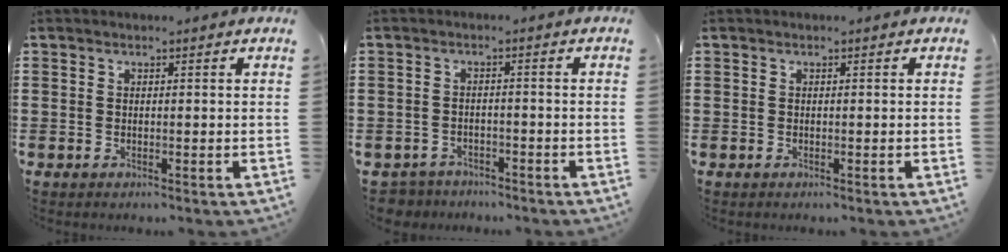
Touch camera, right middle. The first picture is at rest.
{"total": 2.7, "force": [-2.6, 0.6, -0.2], "torque": [-0.005, -0.001, -0.059]}
{"total": 0.0}